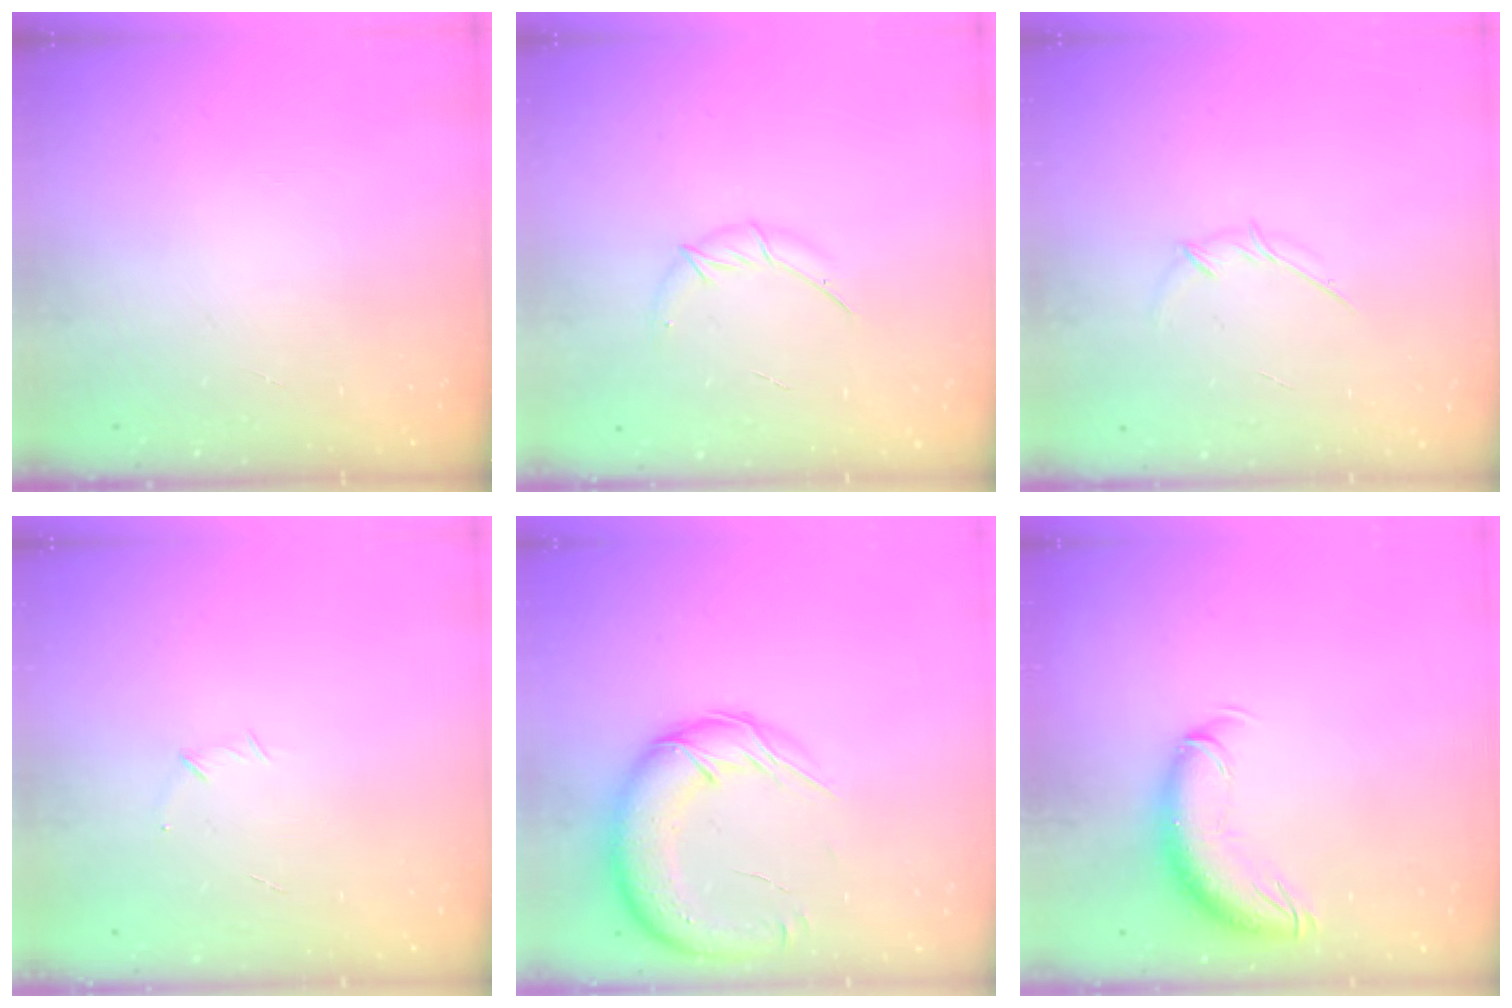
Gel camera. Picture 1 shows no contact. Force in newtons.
{"total": 5.7, "press": 5.6, "slide": 1.2}
{"total": 3.8, "press": 3.7, "slide": 0.9}
{"total": 3.5, "press": 3.4, "slide": 0.9}
{"total": 17.5, "press": 17.1, "slide": 4.0}
{"total": 10.8, "press": 10.6, "slide": 2.3}